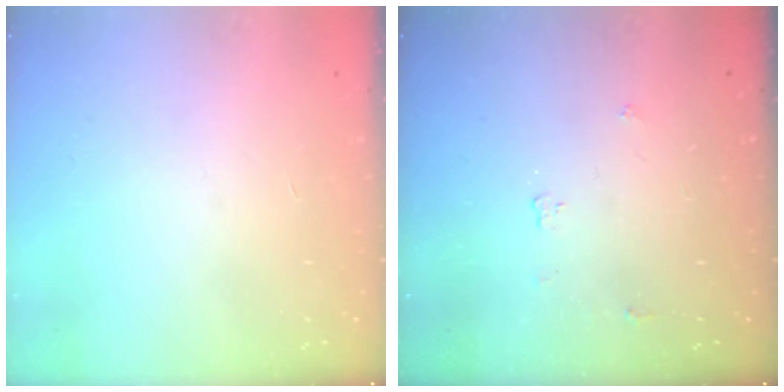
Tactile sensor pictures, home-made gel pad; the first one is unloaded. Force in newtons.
{"total": 3.5, "press": 3.4, "slide": 0.6}